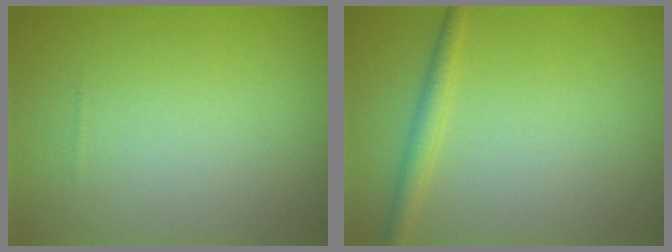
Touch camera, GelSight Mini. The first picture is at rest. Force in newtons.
{"total": 1.9, "press": 1.9, "slide": 0.2}